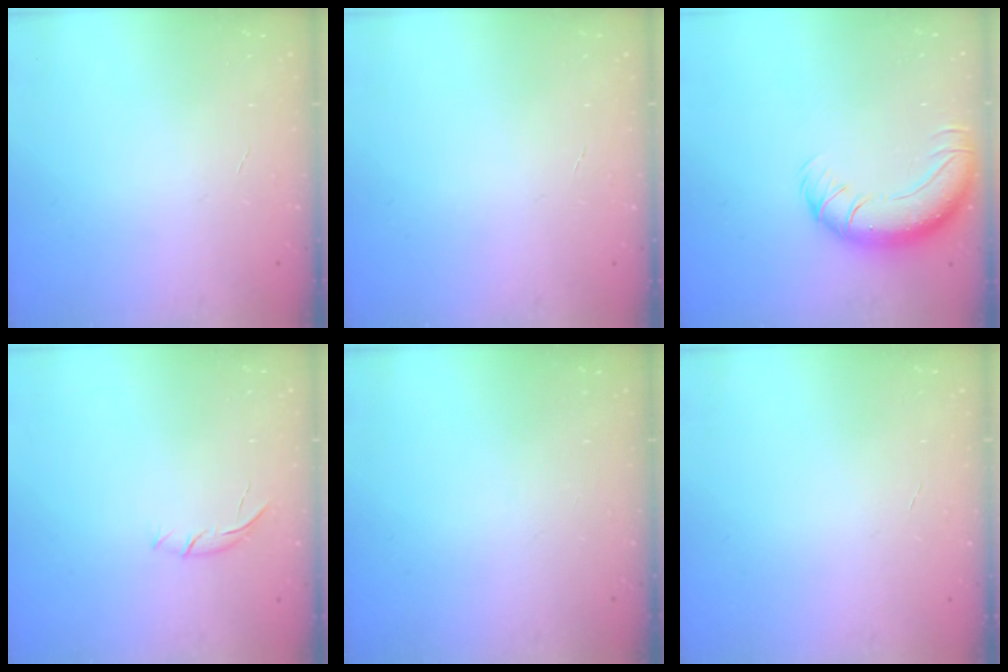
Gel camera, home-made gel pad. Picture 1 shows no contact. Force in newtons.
{"total": 0.0}
{"total": 12.0, "press": 11.7, "slide": 2.8}
{"total": 6.3, "press": 6.2, "slide": 1.0}
{"total": 0.0}
{"total": 0.0}